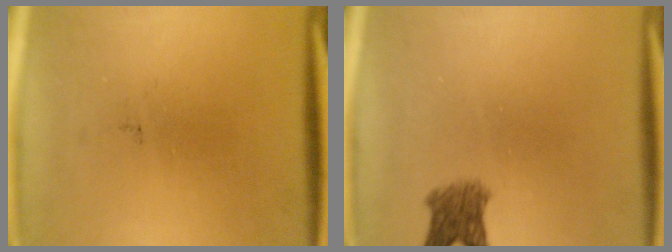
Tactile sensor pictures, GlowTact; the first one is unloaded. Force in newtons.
{"total": 3.6}